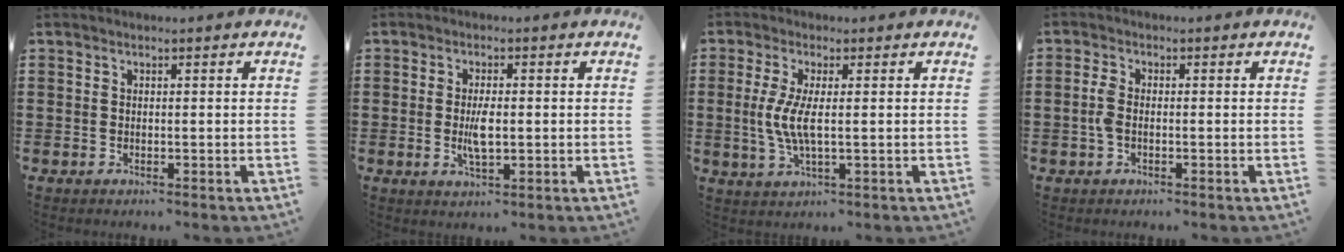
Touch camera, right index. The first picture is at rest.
{"total": 4.1, "force": [-0.4, 1.3, 3.8], "torque": [-0.077, -0.002, -0.009]}
{"total": 5.1, "force": [0.1, 1.2, 5.0], "torque": [-0.114, -0.008, -0.007]}
{"total": 2.3, "force": [-0.5, 1.0, 2.0], "torque": [-0.053, -0.005, -0.014]}